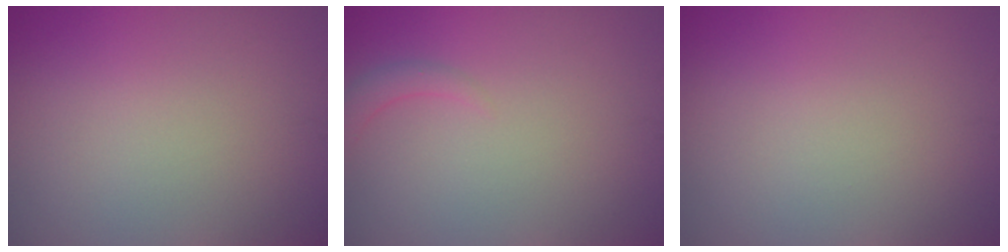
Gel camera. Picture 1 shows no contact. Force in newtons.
{"total": 1.4, "press": 1.4, "slide": 0.2}
{"total": 0.0}